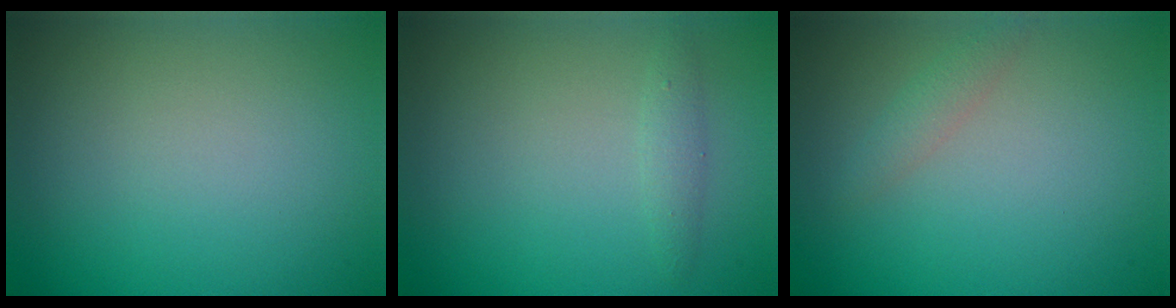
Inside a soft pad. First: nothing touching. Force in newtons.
{"total": 1.1, "press": 1.1, "slide": 0.0}
{"total": 1.2, "press": 1.2, "slide": 0.0}